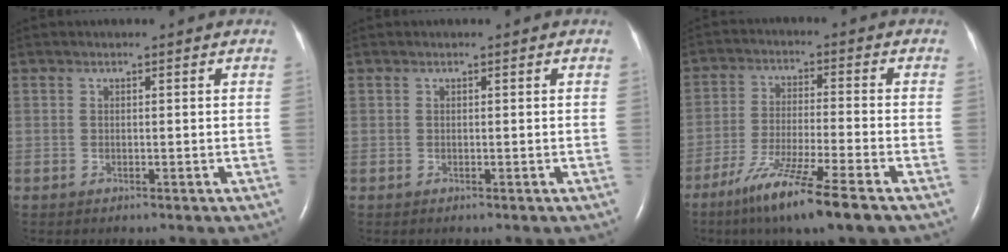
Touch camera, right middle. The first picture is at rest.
{"total": 0.0}
{"total": 11.3, "force": [-7.4, -0.5, 8.5], "torque": [-0.165, -0.038, -0.135]}